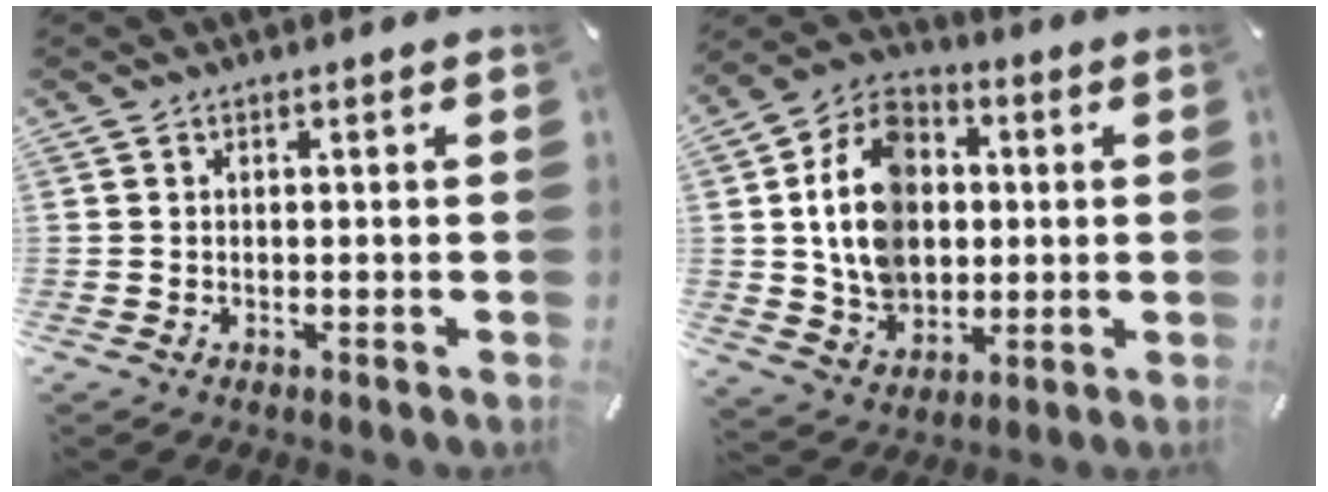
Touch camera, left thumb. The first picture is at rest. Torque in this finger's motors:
{"motor_torque": [2.52, 2.48, 0.24, 0.16, 0.23]}